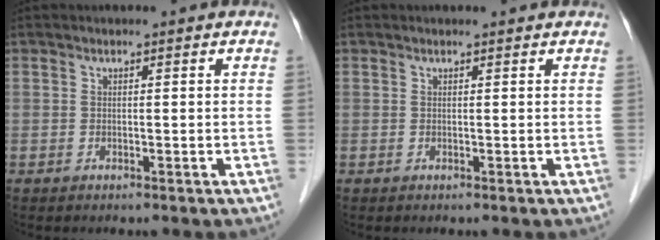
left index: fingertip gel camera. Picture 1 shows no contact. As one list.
[{"total": 0.8, "force": [0.8, 0.0, 0.1], "torque": [-0.008, 0.003, 0.009]}]